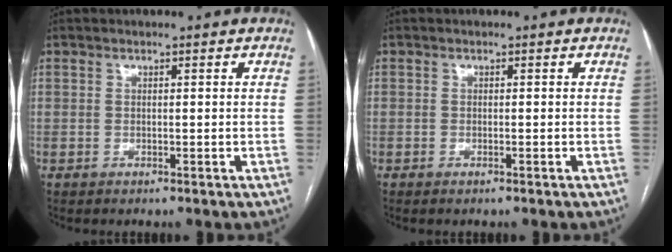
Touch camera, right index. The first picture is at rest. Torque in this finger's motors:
{"motor_torque": [0.01, -0.07, -0.04, -0.03]}